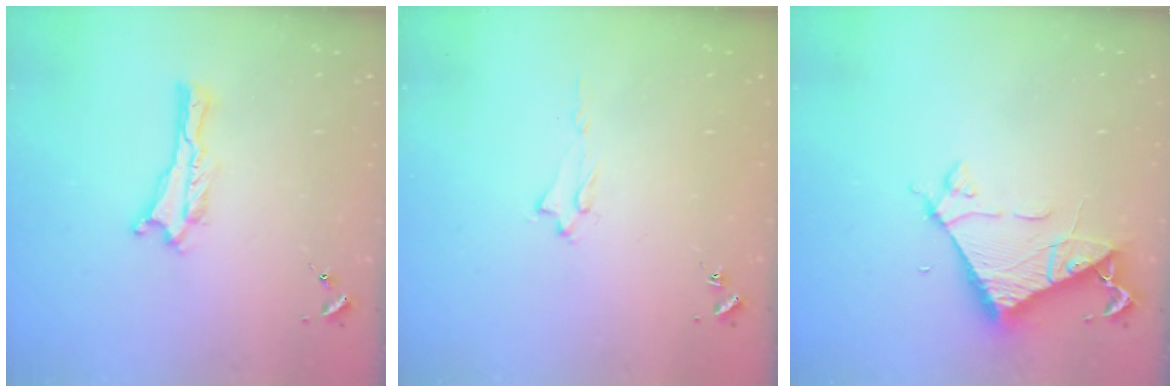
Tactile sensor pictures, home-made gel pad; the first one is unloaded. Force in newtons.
{"total": 1.7, "press": 1.6, "slide": 0.2}
{"total": 6.8, "press": 6.8, "slide": 0.6}